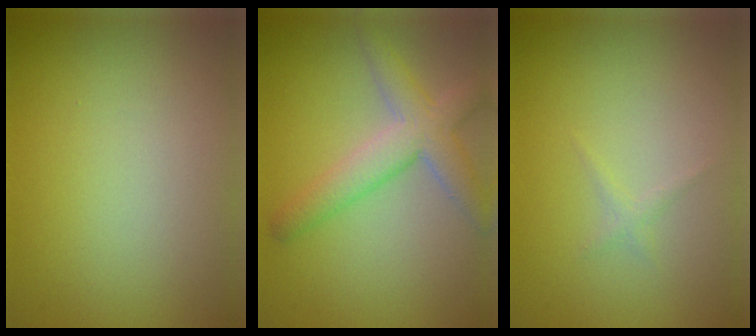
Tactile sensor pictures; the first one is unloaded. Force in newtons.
{"total": 4.6, "press": 4.6, "slide": 0.3}
{"total": 0.7, "press": 0.7, "slide": 0.1}